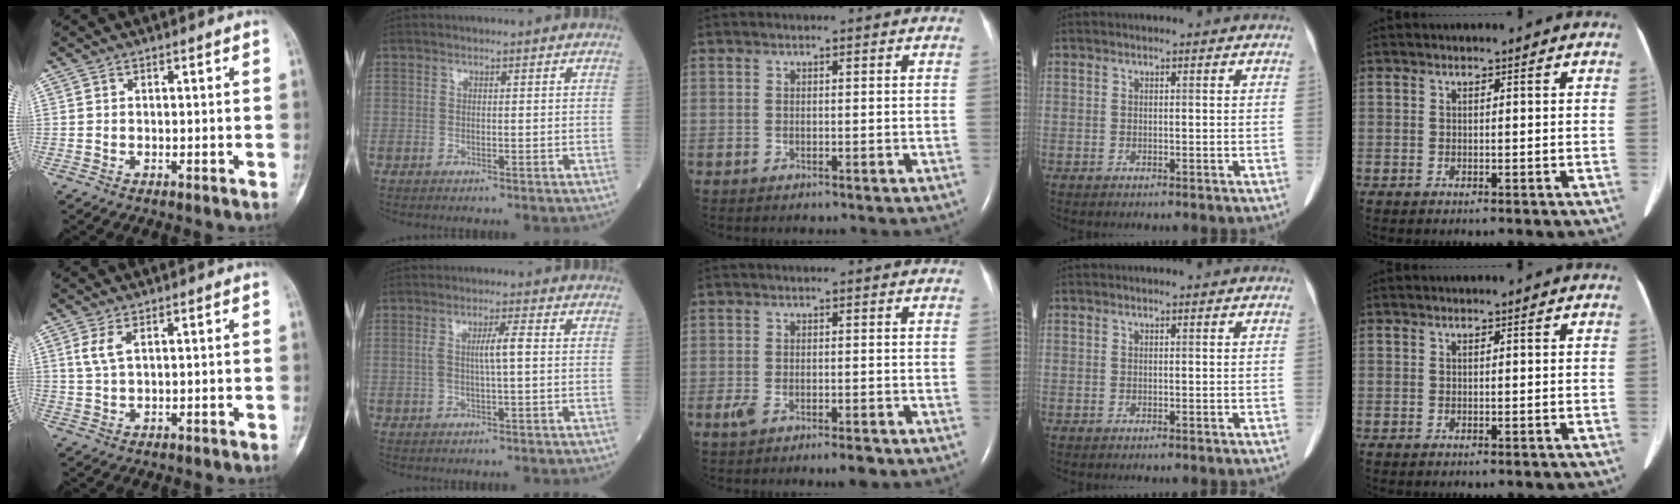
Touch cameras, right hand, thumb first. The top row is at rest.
{"thumb": {"total": 3.1, "force": [1.3, 1.2, 2.6], "torque": [-0.063, 0.003, 0.034]}, "index": {"total": 3.8, "force": [0.3, 0.1, 3.8], "torque": [-0.074, 0.004, 0.005]}, "middle": {"total": 4.0, "force": [-2.4, 1.2, 2.9], "torque": [-0.058, -0.004, -0.037]}}